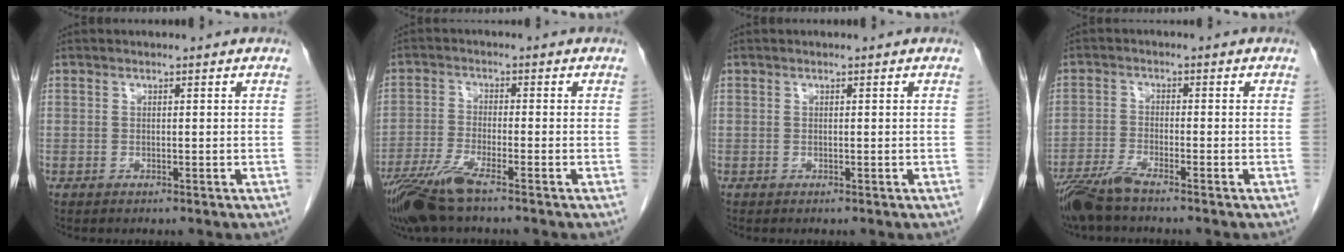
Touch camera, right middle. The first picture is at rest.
{"total": 7.8, "force": [-5.6, 0.4, 5.4], "torque": [-0.110, -0.020, -0.108]}
{"total": 0.0}
{"total": 5.4, "force": [-4.5, 0.2, 3.0], "torque": [-0.064, -0.019, -0.091]}